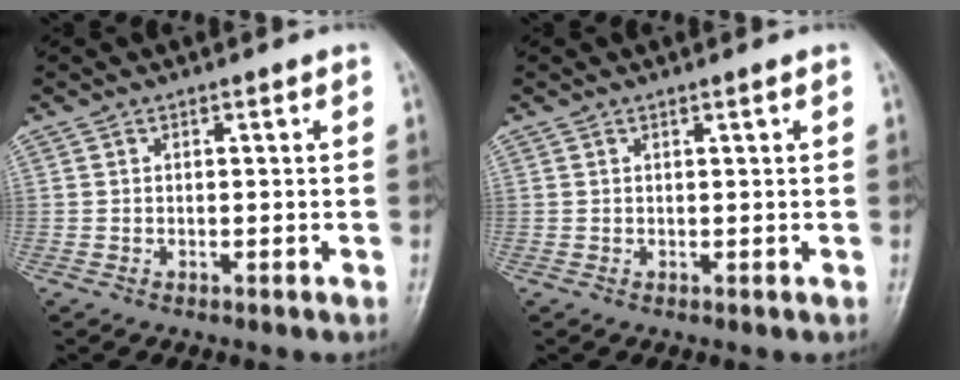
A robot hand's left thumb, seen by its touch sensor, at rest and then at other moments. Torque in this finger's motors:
{"motor_torque": [-0.18, -0.11, -0.16, -0.15, -0.04]}